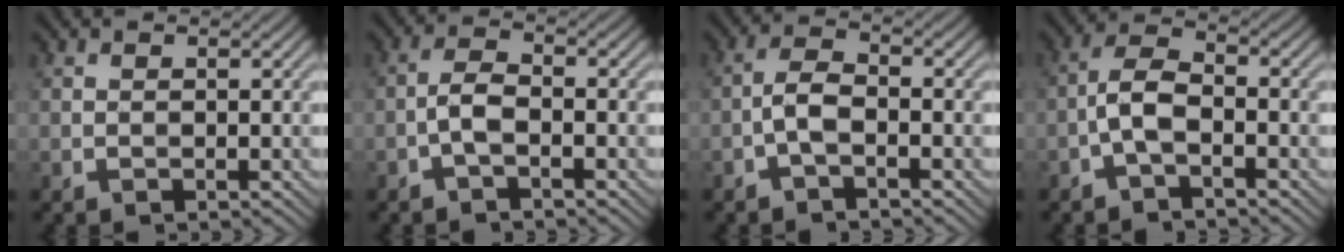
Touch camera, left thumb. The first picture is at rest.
{"total": 2.9, "force": [-1.4, 1.0, 2.3], "torque": [-0.051, 0.007, -0.036]}
{"total": 3.1, "force": [-1.5, 1.1, 2.5], "torque": [-0.054, 0.008, -0.039]}
{"total": 4.1, "force": [-1.9, 1.5, 3.3], "torque": [-0.065, 0.013, -0.049]}